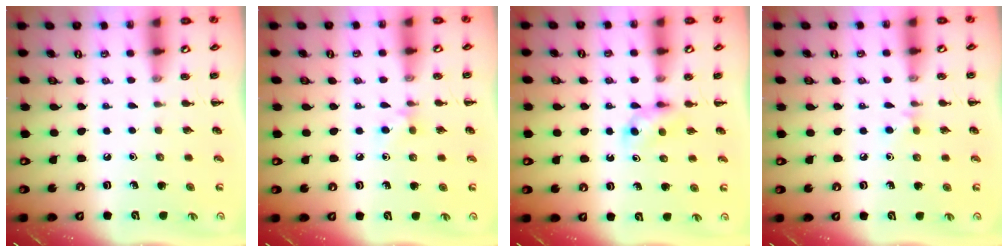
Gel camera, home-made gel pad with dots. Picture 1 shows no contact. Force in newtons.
{"total": 4.8, "press": 4.5, "slide": 1.7}
{"total": 3.5, "press": 3.2, "slide": 1.4}
{"total": 4.1, "press": 3.8, "slide": 1.5}